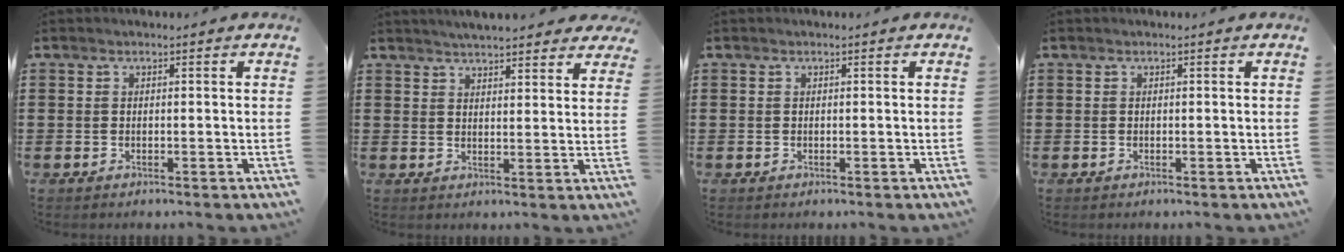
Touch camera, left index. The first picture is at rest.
{"total": 4.0, "force": [3.9, 0.4, 0.7], "torque": [-0.025, -0.009, 0.073]}
{"total": 0.0}
{"total": 0.0}